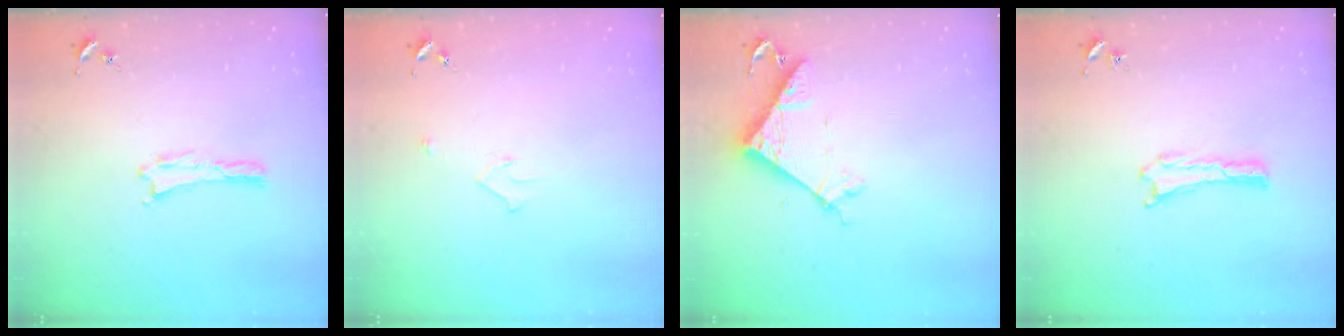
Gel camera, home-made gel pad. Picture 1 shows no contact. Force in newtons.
{"total": 2.2, "press": 2.2, "slide": 0.2}
{"total": 7.7, "press": 7.7, "slide": 0.7}
{"total": 0.0}